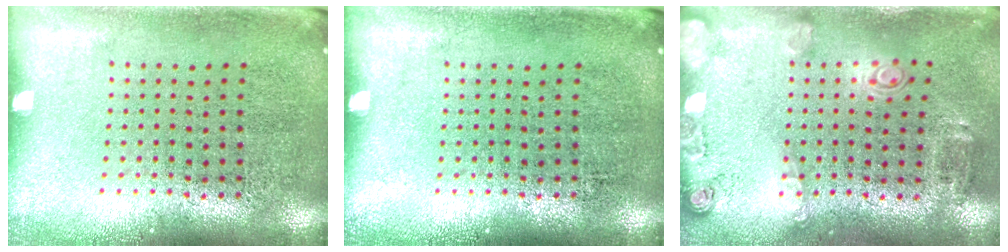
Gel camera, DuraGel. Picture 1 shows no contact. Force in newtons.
{"total": 0.0}
{"total": 2.0, "press": 1.2, "slide": 1.5}